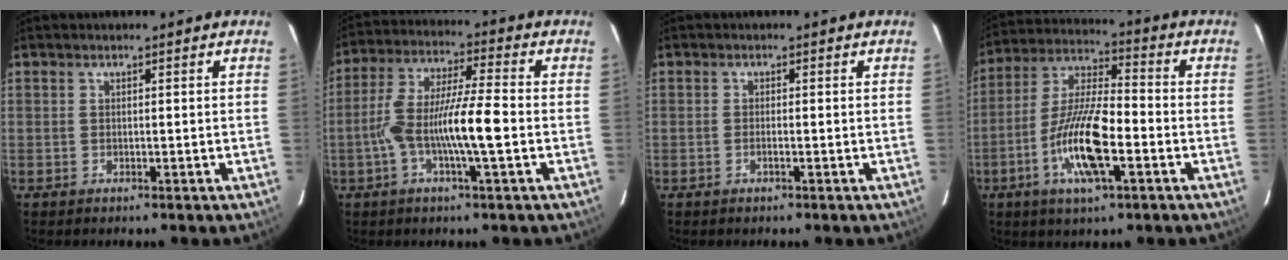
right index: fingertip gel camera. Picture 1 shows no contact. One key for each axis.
{"total": 11.4, "fx": -2.6, "fy": 0.9, "fz": 11.0, "tx": -0.217, "ty": 0.011, "tz": -0.054}
{"total": 0.8, "fx": -0.3, "fy": 0.0, "fz": 0.7, "tx": -0.015, "ty": 0.001, "tz": -0.006}
{"total": 13.6, "fx": -4.5, "fy": 2.8, "fz": 12.5, "tx": -0.249, "ty": -0.002, "tz": -0.082}